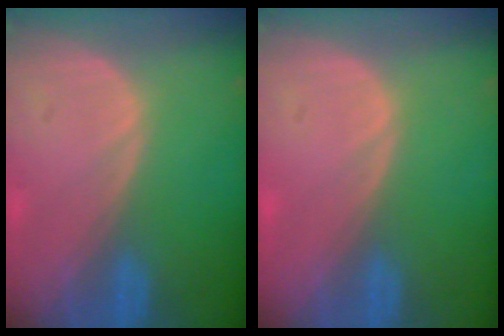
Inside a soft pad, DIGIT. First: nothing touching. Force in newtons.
{"total": 0.7, "press": 0.0, "slide": 0.7}